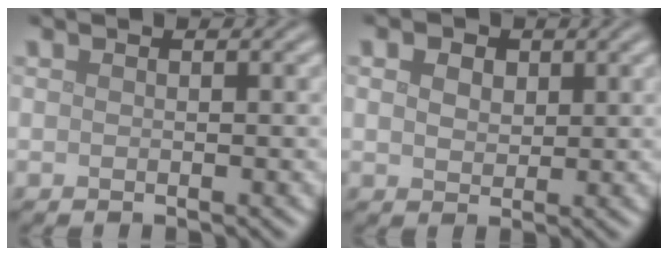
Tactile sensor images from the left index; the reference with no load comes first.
{"total": 3.6, "force": [1.8, 2.4, 1.9], "torque": [-0.035, 0.019, 0.010]}